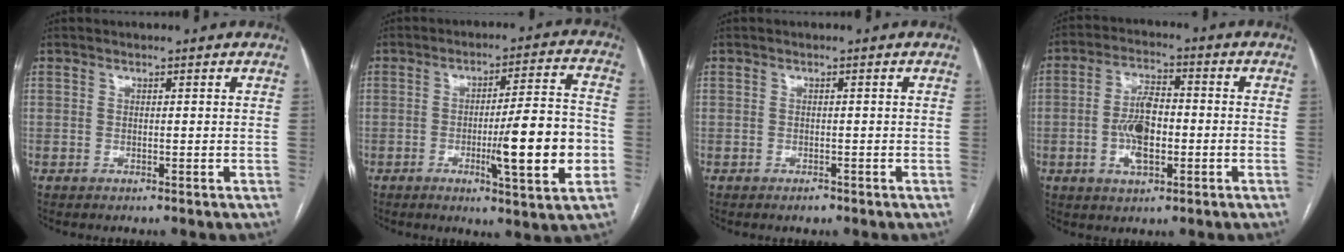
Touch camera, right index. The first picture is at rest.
{"total": 13.3, "force": [-3.1, 0.8, 12.9], "torque": [-0.187, 0.000, -0.045]}
{"total": 1.1, "force": [-0.8, 0.5, 0.5], "torque": [-0.009, 0.000, -0.009]}
{"total": 8.0, "force": [-1.6, 3.2, 7.2], "torque": [-0.145, 0.011, -0.028]}